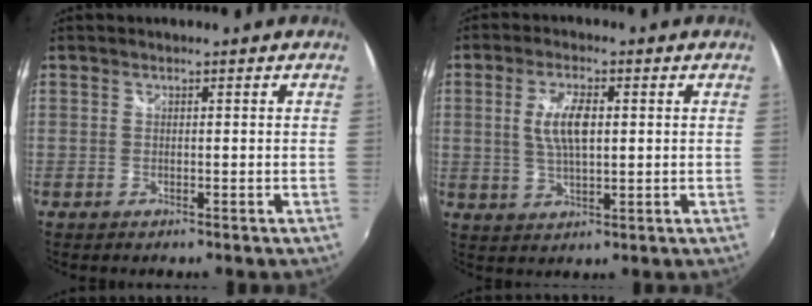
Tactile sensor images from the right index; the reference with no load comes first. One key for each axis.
{"total": 6.7, "fx": 1.0, "fy": 2.4, "fz": 6.2, "tx": -0.121, "ty": 0.003, "tz": 0.021}